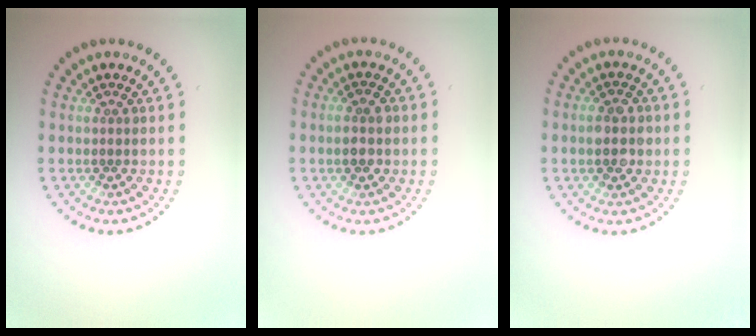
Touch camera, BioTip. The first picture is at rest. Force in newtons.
{"total": 1.9, "press": 1.9, "slide": 0.2}
{"total": 2.6, "press": 2.6, "slide": 0.1}